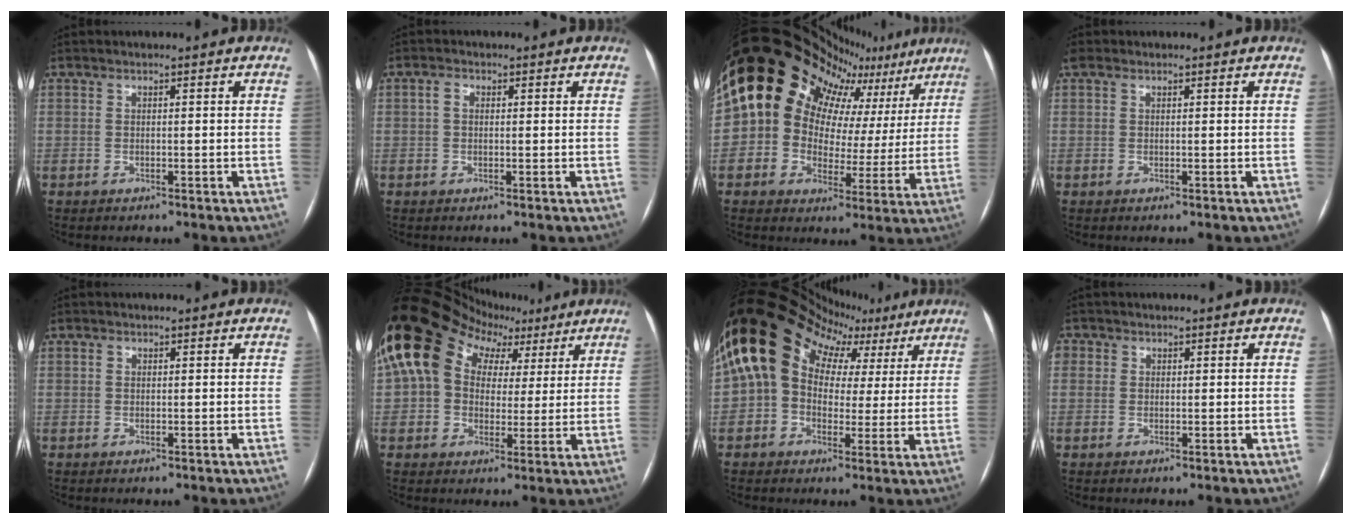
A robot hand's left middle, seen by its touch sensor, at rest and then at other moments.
{"total": 1.5, "force": [0.3, 1.1, 1.1], "torque": [-0.026, 0.014, 0.005]}
{"total": 17.6, "force": [11.1, 10.6, 8.6], "torque": [-0.129, 0.069, 0.134]}
{"total": 1.0, "force": [0.7, 0.5, 0.5], "torque": [-0.016, 0.022, 0.015]}
{"total": 0.6, "force": [0.3, 0.4, 0.3], "torque": [-0.009, 0.006, 0.005]}
{"total": 16.4, "force": [5.1, 12.9, 8.7], "torque": [-0.183, 0.092, 0.100]}
{"total": 17.6, "force": [6.4, 13.7, 8.9], "torque": [-0.182, 0.107, 0.111]}
{"total": 2.0, "force": [-1.6, 1.2, -0.5], "torque": [0.005, 0.012, -0.011]}